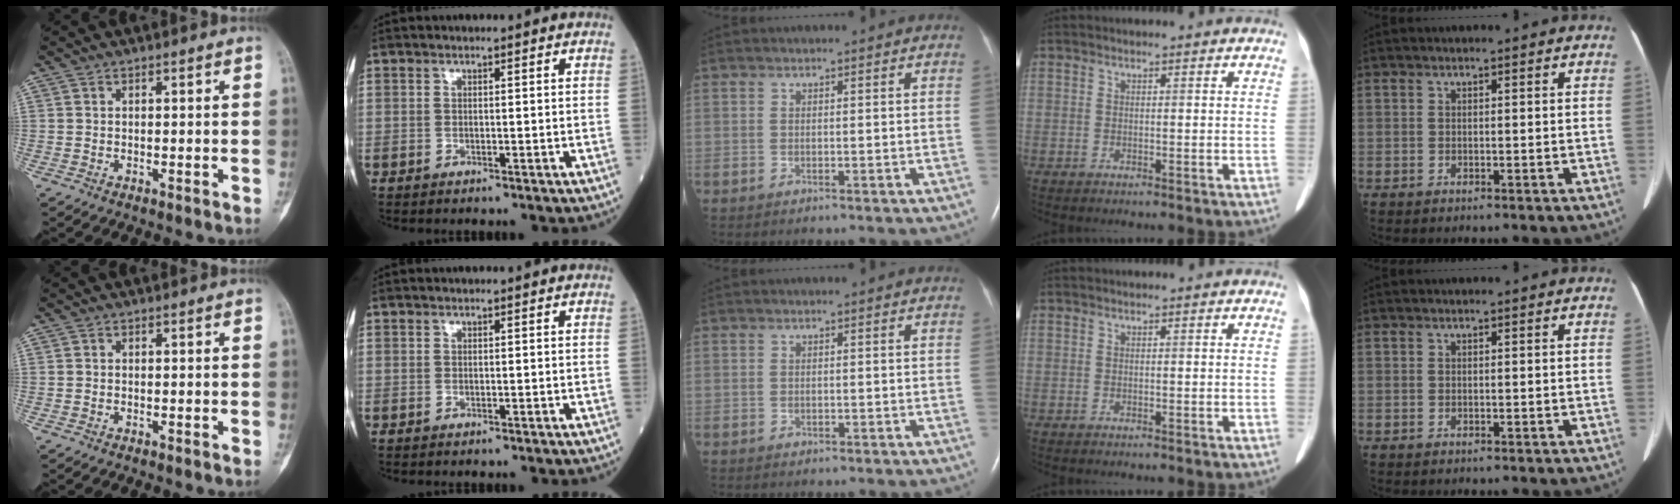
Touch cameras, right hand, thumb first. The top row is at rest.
{}